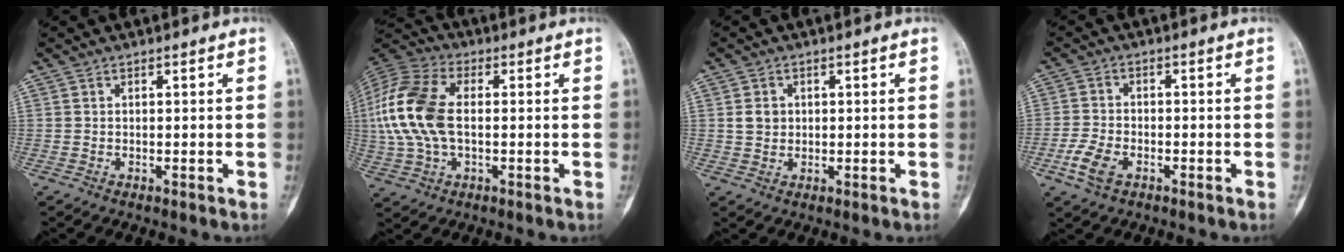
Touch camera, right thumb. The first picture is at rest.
{"total": 16.1, "force": [0.5, 9.3, 13.2], "torque": [-0.298, 0.019, 0.006]}
{"total": 3.4, "force": [0.6, 3.0, 1.5], "torque": [-0.010, 0.001, 0.013]}
{"total": 5.6, "force": [-2.6, 3.2, 3.7], "torque": [-0.081, 0.009, -0.052]}